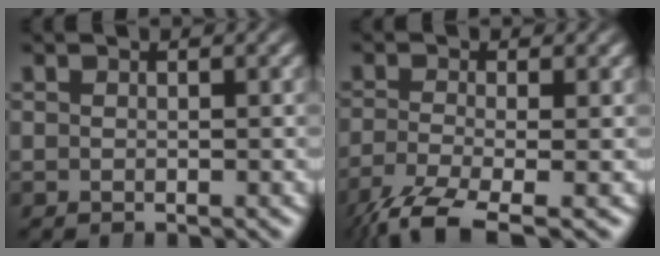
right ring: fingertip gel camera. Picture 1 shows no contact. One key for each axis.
{"total": 6.3, "fx": -4.6, "fy": 2.5, "fz": 3.6, "tx": -0.087, "ty": -0.040, "tz": -0.052}